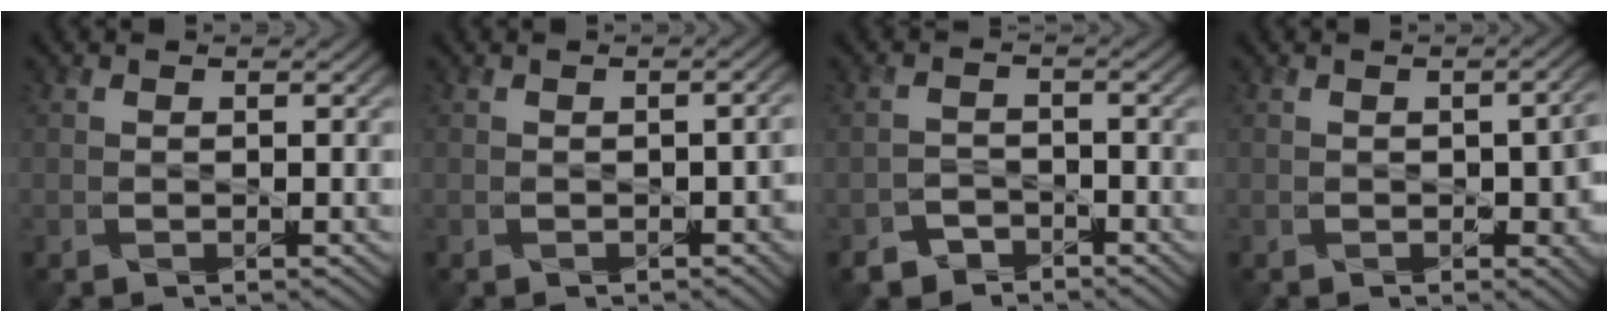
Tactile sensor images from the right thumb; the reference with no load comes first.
{"total": 2.1, "force": [-0.6, 0.9, 1.8], "torque": [-0.026, -0.001, -0.006]}
{"total": 3.5, "force": [-3.0, 1.7, 0.3], "torque": [-0.001, -0.007, -0.060]}
{"total": 5.1, "force": [-0.8, 2.9, 4.1], "torque": [-0.051, -0.012, 0.000]}